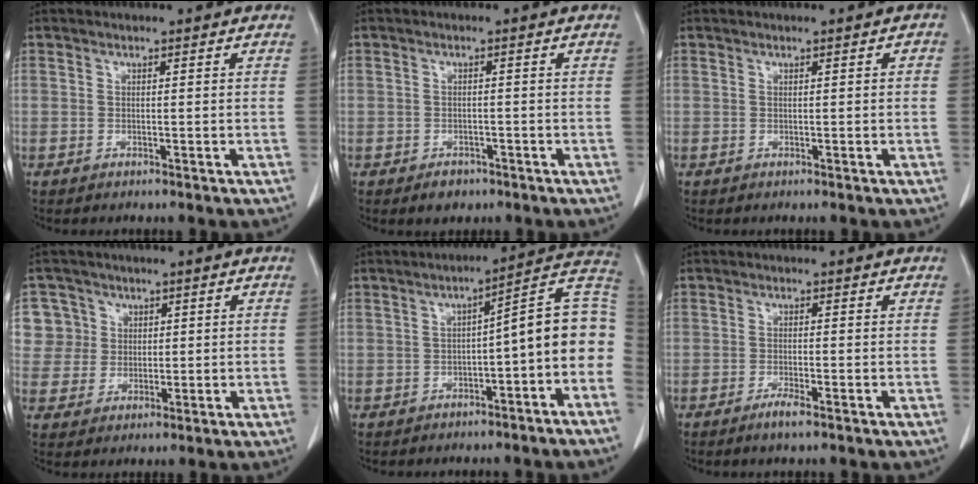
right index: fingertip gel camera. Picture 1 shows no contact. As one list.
[{"total": 2.4, "force": [-1.5, 1.8, 0.7], "torque": [-0.008, 0.003, -0.016]}, {"total": 0.8, "force": [0.1, 0.2, 0.7], "torque": [-0.009, 0.003, 0.003]}, {"total": 6.5, "force": [1.9, 6.2, 0.1], "torque": [0.008, 0.017, 0.044]}, {"total": 10.9, "force": [-2.6, 1.9, 10.4], "torque": [-0.125, 0.043, -0.037]}, {"total": 2.0, "force": [-1.3, 0.0, 1.5], "torque": [-0.029, -0.003, -0.025]}]